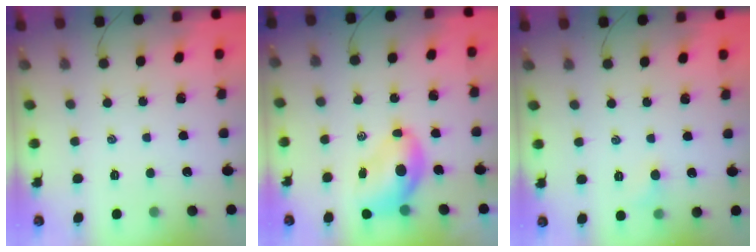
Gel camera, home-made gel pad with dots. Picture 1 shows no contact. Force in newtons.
{"total": 7.4, "press": 7.2, "slide": 1.8}
{"total": 4.8, "press": 4.5, "slide": 1.5}